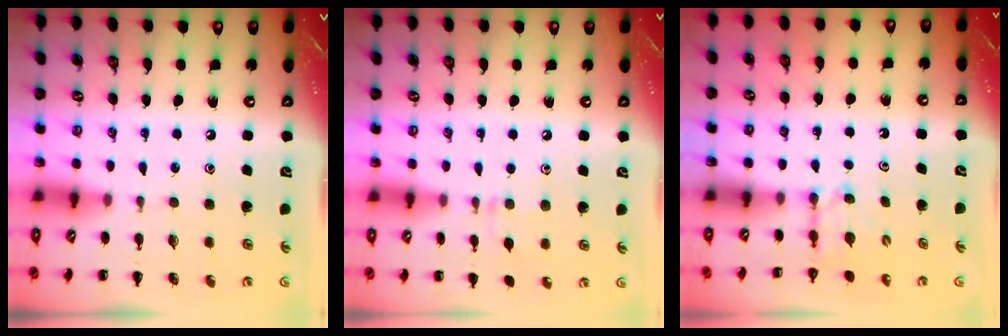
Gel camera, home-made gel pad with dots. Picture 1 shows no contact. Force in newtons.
{"total": 7.2, "press": 6.6, "slide": 2.8}
{"total": 2.8, "press": 2.6, "slide": 1.1}